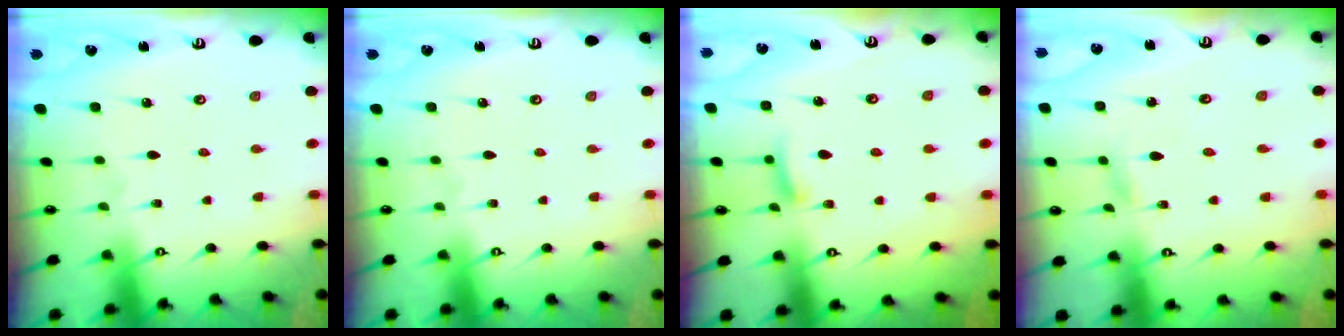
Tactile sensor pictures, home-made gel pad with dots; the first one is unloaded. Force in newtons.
{"total": 0.0}
{"total": 6.0, "press": 5.9, "slide": 0.7}
{"total": 2.3, "press": 2.3, "slide": 0.2}